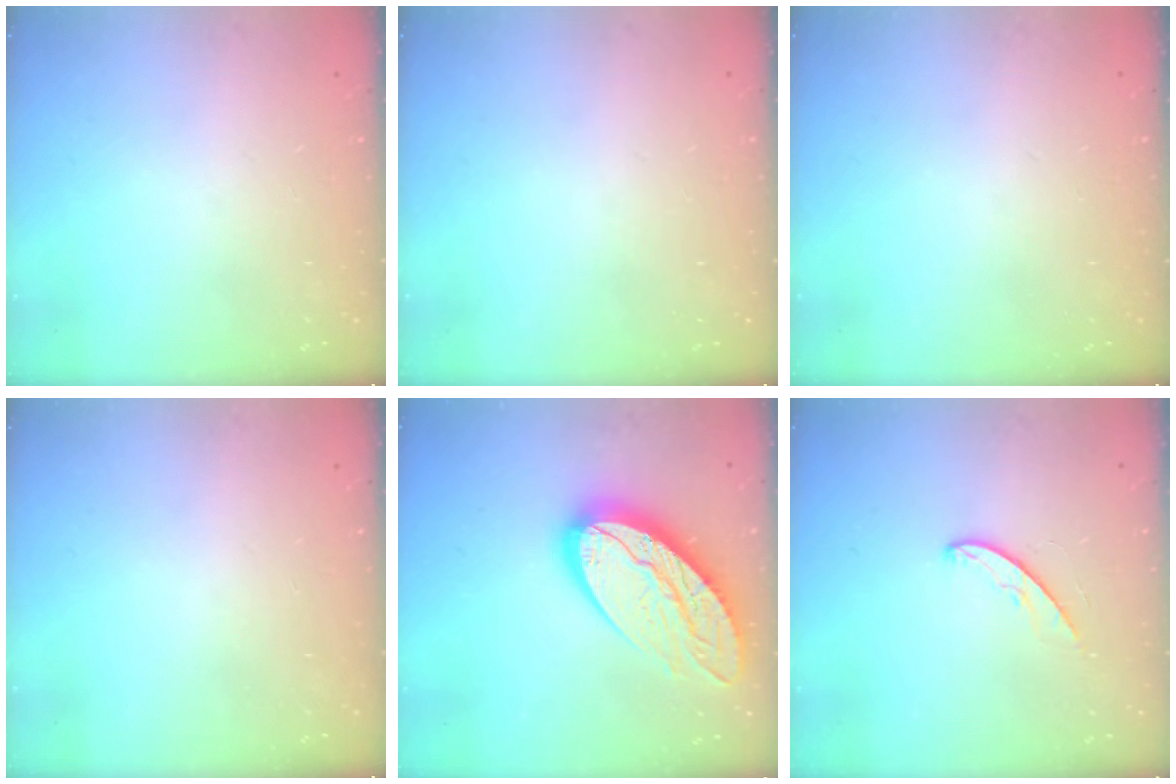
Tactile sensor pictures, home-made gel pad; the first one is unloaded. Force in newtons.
{"total": 0.0}
{"total": 0.0}
{"total": 0.0}
{"total": 20.3, "press": 20.2, "slide": 1.6}
{"total": 5.1, "press": 5.1, "slide": 0.2}